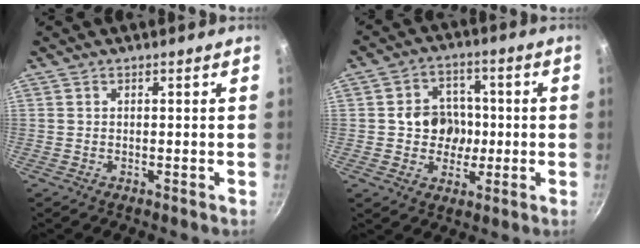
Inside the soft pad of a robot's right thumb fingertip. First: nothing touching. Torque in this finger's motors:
{"motor_torque": [0.88, 0.82, -0.01, 0.16, 0.22]}